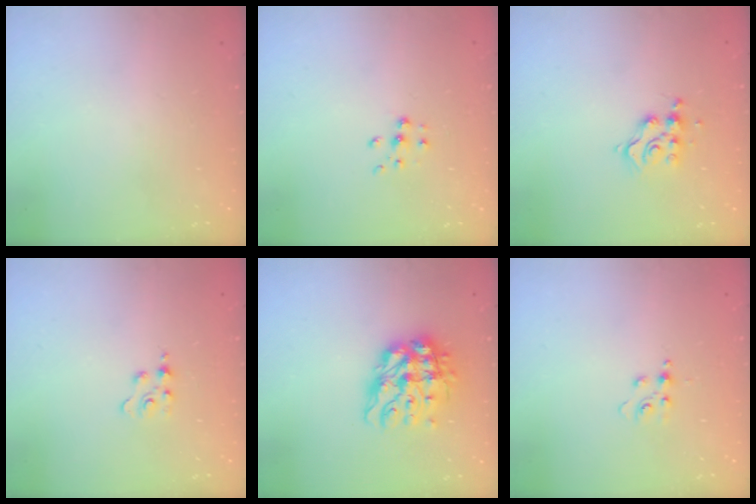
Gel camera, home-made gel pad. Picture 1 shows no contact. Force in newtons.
{"total": 6.6, "press": 6.6, "slide": 0.5}
{"total": 7.4, "press": 7.4, "slide": 0.5}
{"total": 1.8, "press": 1.8, "slide": 0.3}
{"total": 12.8, "press": 12.8, "slide": 1.4}
{"total": 4.8, "press": 4.7, "slide": 1.1}